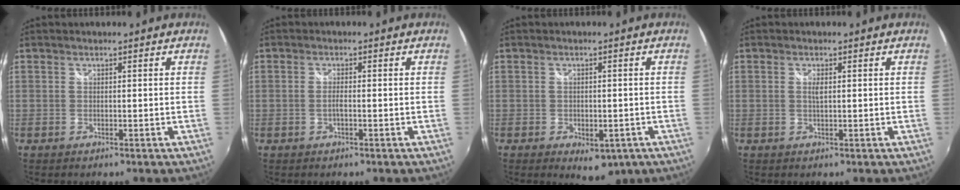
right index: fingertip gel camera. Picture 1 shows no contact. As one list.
[{"total": 1.7, "force": [-0.4, 0.2, 1.6], "torque": [-0.033, 0.000, -0.009]}, {"total": 6.1, "force": [-2.9, 3.6, 3.8], "torque": [-0.059, -0.013, -0.031]}, {"total": 1.3, "force": [0.2, 0.2, 1.2], "torque": [-0.023, 0.002, 0.004]}]